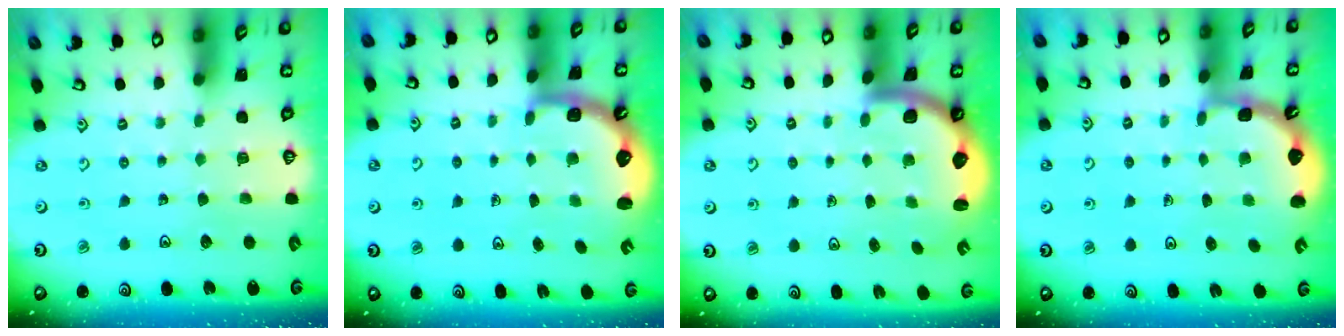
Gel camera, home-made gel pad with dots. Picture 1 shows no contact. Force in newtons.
{"total": 2.8, "press": 2.5, "slide": 1.2}
{"total": 2.7, "press": 2.6, "slide": 0.5}
{"total": 2.0, "press": 2.0, "slide": 0.2}